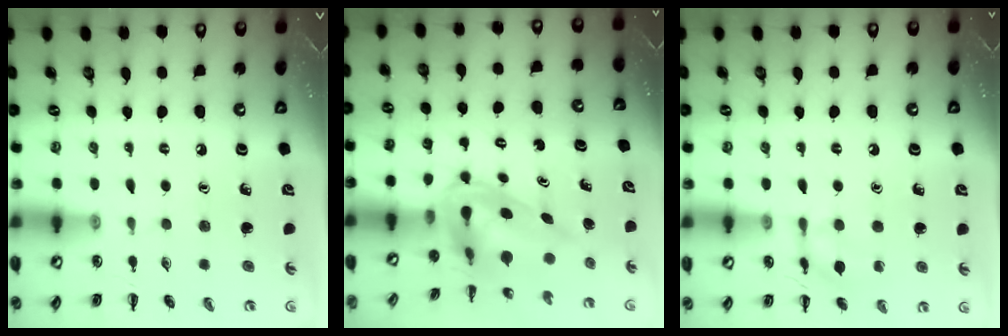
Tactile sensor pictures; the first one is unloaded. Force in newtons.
{"total": 5.5, "press": 5.2, "slide": 1.7}
{"total": 10.1, "press": 10.0, "slide": 0.7}